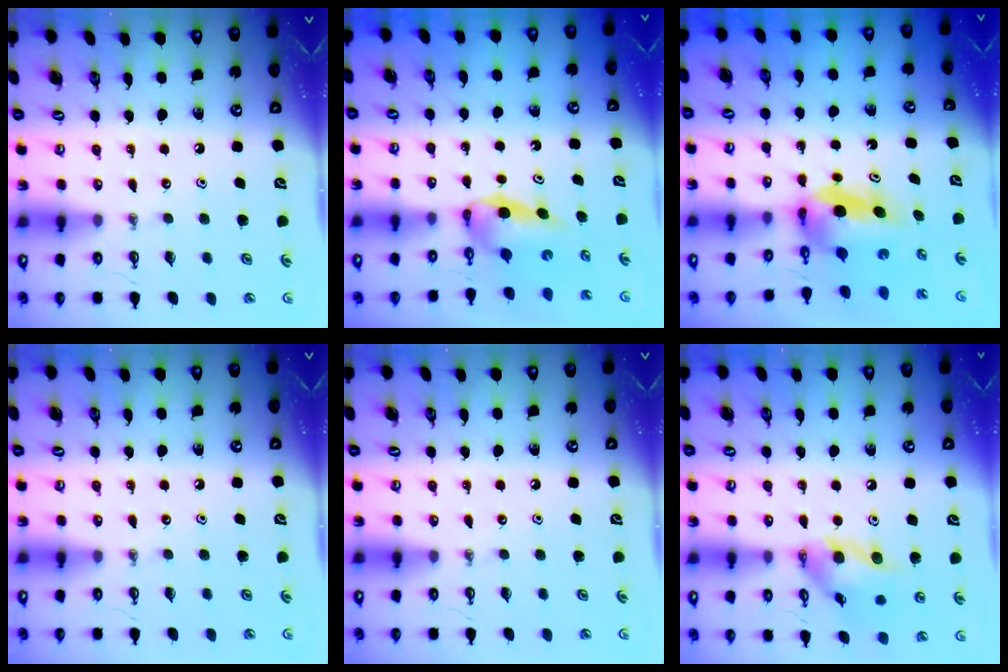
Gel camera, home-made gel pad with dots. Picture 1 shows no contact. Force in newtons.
{"total": 7.5, "press": 5.4, "slide": 5.2}
{"total": 5.7, "press": 5.4, "slide": 2.0}
{"total": 0.0}
{"total": 0.0}
{"total": 14.0, "press": 13.8, "slide": 2.5}